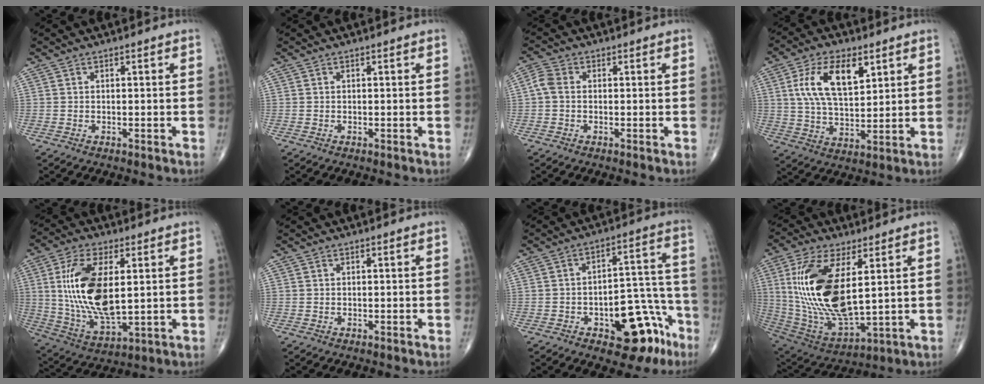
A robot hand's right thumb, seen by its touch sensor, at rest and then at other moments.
{"total": 0.0}
{"total": 3.1, "force": [-0.1, 2.2, 2.2], "torque": [-0.048, 0.007, -0.013]}
{"total": 13.1, "force": [4.9, 6.5, 10.3], "torque": [-0.178, -0.013, 0.093]}
{"total": 17.5, "force": [2.8, 8.0, 15.3], "torque": [-0.299, -0.020, 0.064]}
{"total": 0.0}
{"total": 15.0, "force": [-7.4, 7.4, 10.8], "torque": [-0.091, 0.063, -0.093]}
{"total": 21.4, "force": [4.4, 9.2, 18.9], "torque": [-0.386, -0.028, 0.095]}